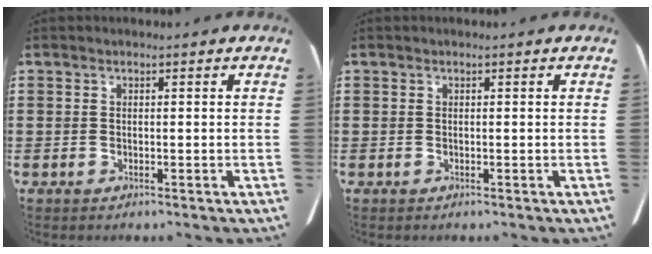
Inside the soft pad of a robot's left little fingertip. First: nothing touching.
{"total": 0.0}